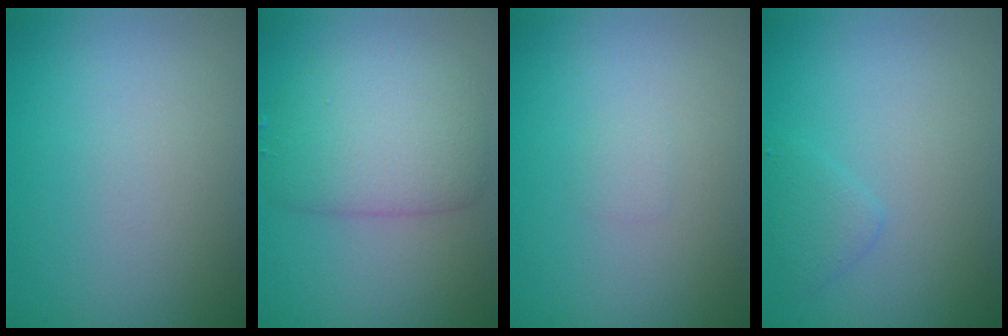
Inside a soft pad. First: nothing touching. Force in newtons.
{"total": 4.7, "press": 4.7, "slide": 0.2}
{"total": 0.5, "press": 0.5, "slide": 0.0}
{"total": 1.3, "press": 1.3, "slide": 0.1}